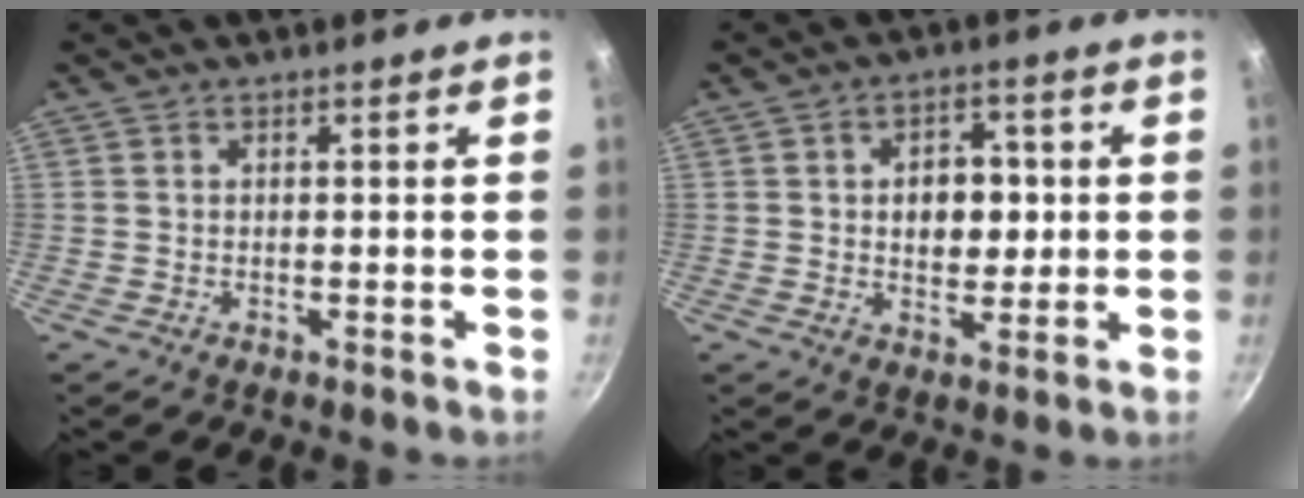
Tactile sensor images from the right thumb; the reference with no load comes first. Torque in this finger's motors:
{"motor_torque": [-0.17, 0.39, 0.17, 0.24, 0.04]}